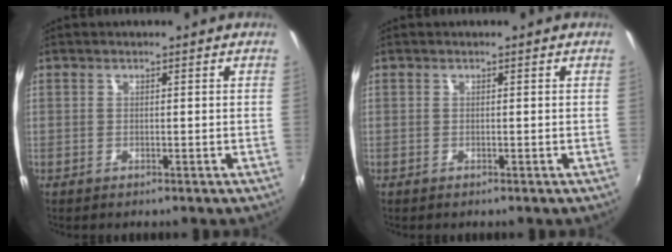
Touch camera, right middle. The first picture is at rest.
{"total": 0.0}